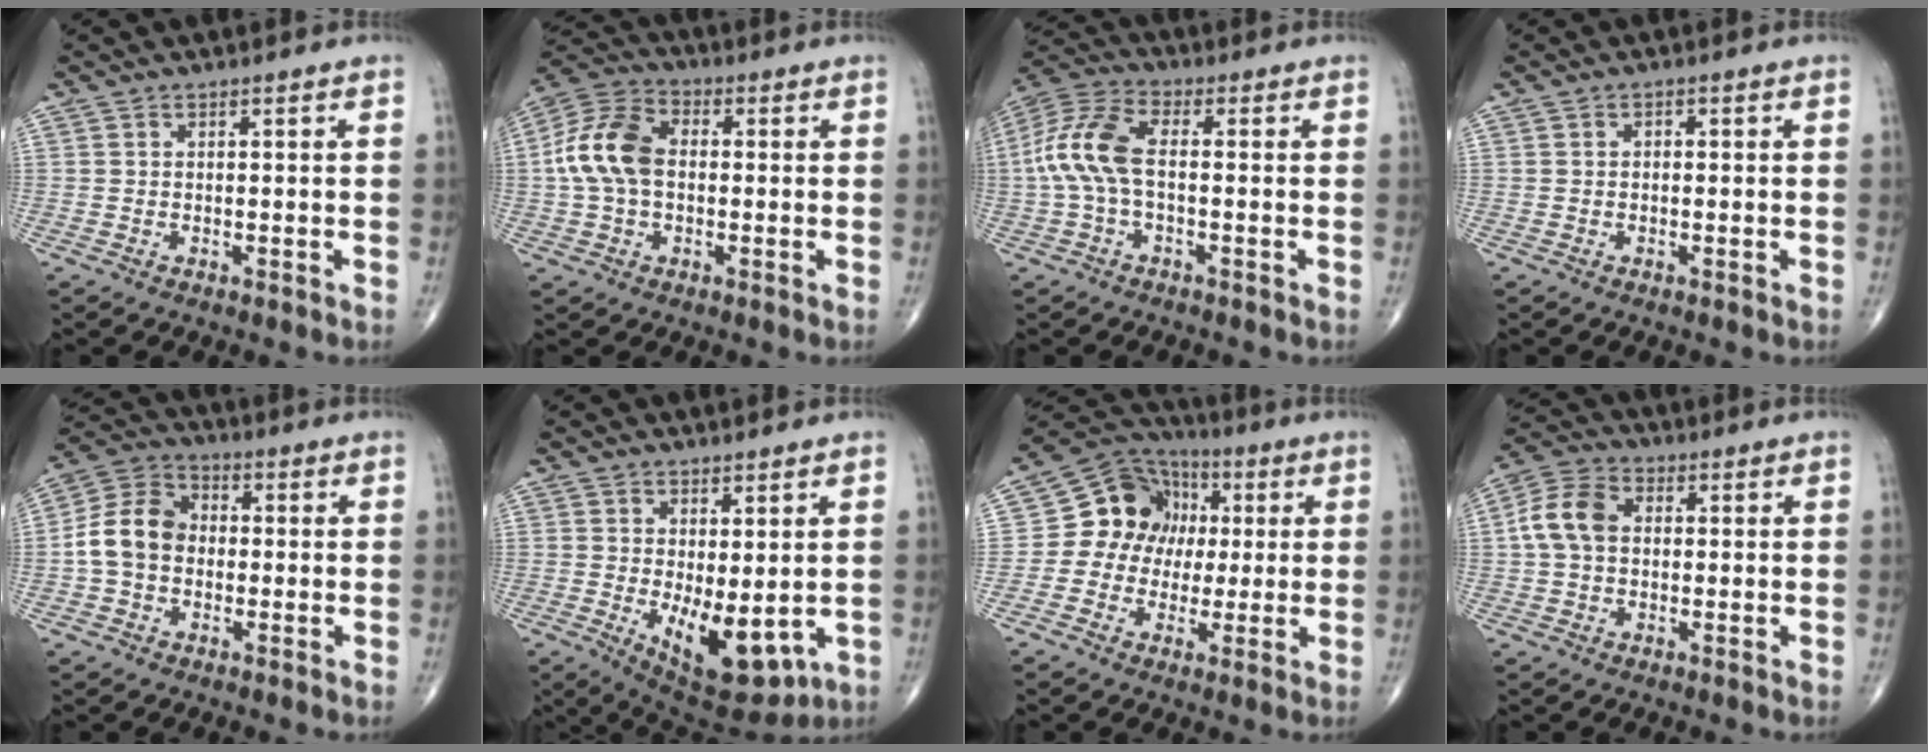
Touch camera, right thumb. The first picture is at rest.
{"total": 11.8, "force": [0.1, 7.8, 8.9], "torque": [-0.181, 0.031, -0.007]}
{"total": 10.5, "force": [-0.6, 5.1, 9.2], "torque": [-0.213, 0.030, -0.017]}
{"total": 0.8, "force": [-0.1, 0.6, 0.5], "torque": [-0.001, 0.003, -0.007]}
{"total": 9.9, "force": [-0.9, 7.7, 6.1], "torque": [-0.105, 0.034, -0.029]}
{"total": 11.5, "force": [-1.7, 5.5, 10.0], "torque": [-0.130, -0.023, -0.002]}
{"total": 12.7, "force": [0.6, 11.1, 6.0], "torque": [-0.062, 0.028, -0.002]}
{"total": 8.2, "force": [0.6, 5.9, 5.6], "torque": [-0.110, 0.024, 0.003]}